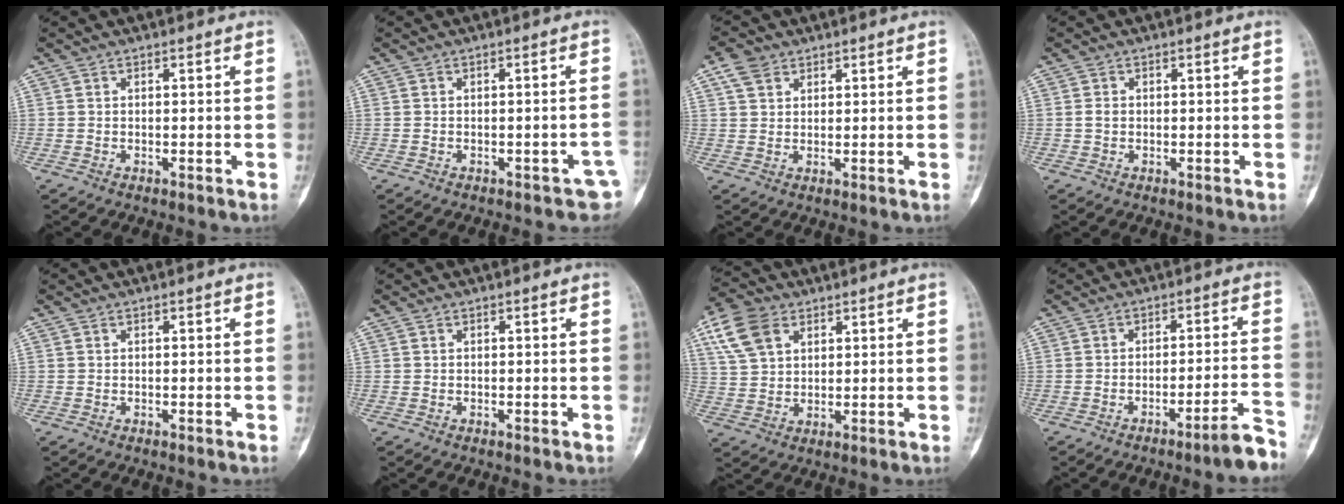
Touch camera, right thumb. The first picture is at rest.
{"total": 4.0, "force": [-2.0, 1.9, 2.8], "torque": [-0.020, 0.014, -0.023]}
{"total": 4.2, "force": [2.4, 3.0, 1.9], "torque": [-0.027, -0.002, 0.048]}
{"total": 1.2, "force": [-0.1, 0.9, 0.7], "torque": [-0.013, 0.002, -0.002]}
{"total": 0.0}
{"total": 0.0}
{"total": 10.1, "force": [4.7, 6.7, 5.9], "torque": [-0.107, -0.002, 0.091]}
{"total": 6.3, "force": [-4.9, 0.1, 4.0], "torque": [-0.048, 0.044, -0.072]}